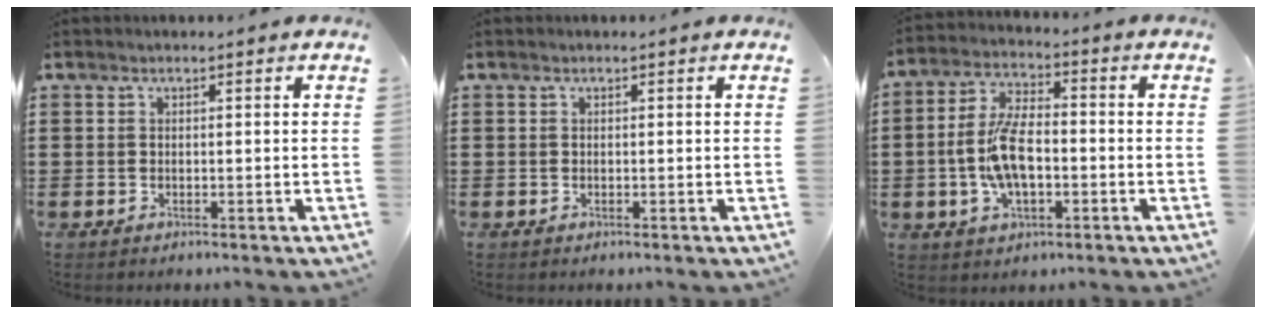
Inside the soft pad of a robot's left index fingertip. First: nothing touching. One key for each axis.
{"total": 0.0}
{"total": 9.2, "fx": -1.5, "fy": 4.3, "fz": 8.0, "tx": -0.180, "ty": 0.001, "tz": -0.034}